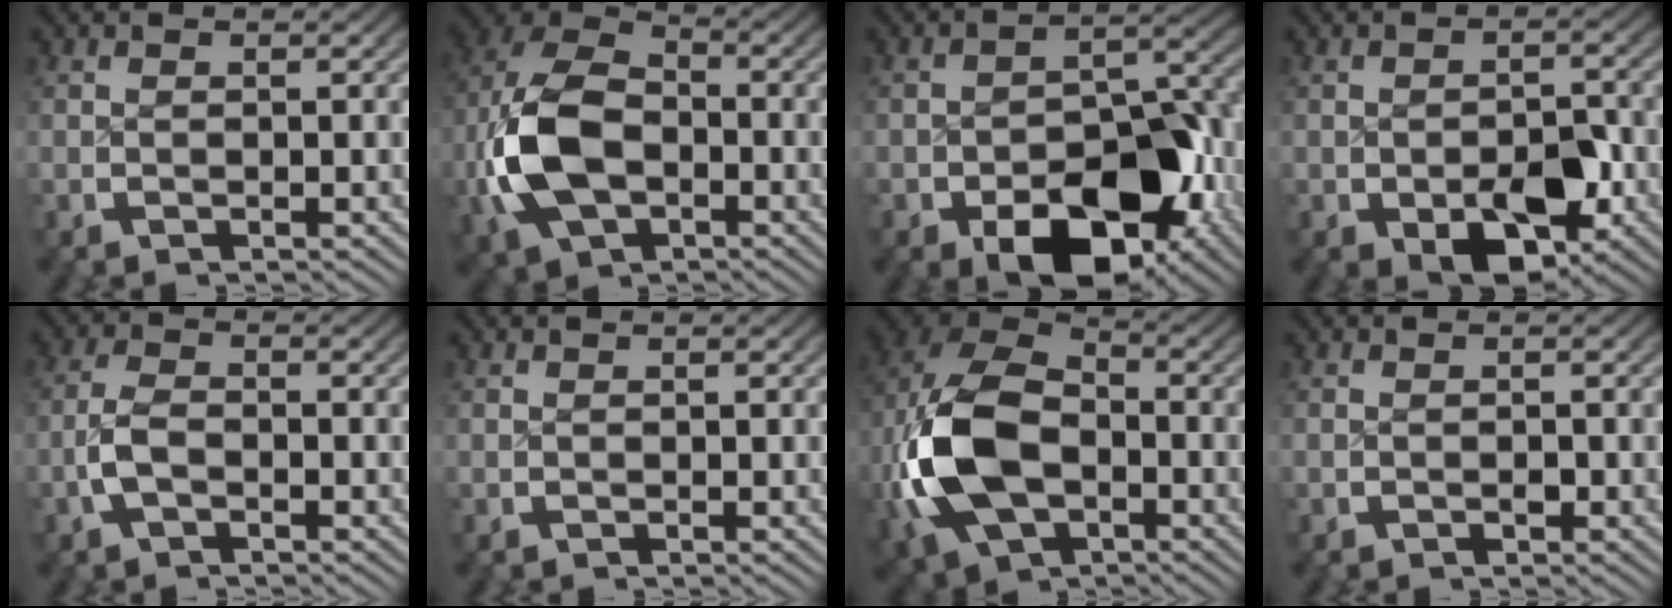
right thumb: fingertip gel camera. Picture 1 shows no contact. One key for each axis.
{"total": 11.8, "fx": -1.7, "fy": 8.4, "fz": 8.1, "tx": -0.208, "ty": -0.036, "tz": -0.014}
{"total": 11.9, "fx": -4.1, "fy": 6.8, "fz": 8.9, "tx": -0.145, "ty": -0.045, "tz": -0.040}
{"total": 6.5, "fx": -1.8, "fy": 4.0, "fz": 4.9, "tx": -0.092, "ty": -0.035, "tz": -0.014}
{"total": 2.8, "fx": -0.8, "fy": 1.7, "fz": 2.0, "tx": -0.055, "ty": -0.006, "tz": -0.016}
{"total": 0.0}
{"total": 14.6, "fx": -1.5, "fy": 10.4, "fz": 10.1, "tx": -0.258, "ty": -0.046, "tz": -0.004}
{"total": 0.5, "fx": -0.3, "fy": 0.3, "fz": 0.3, "tx": -0.001, "ty": 0.000, "tz": -0.007}